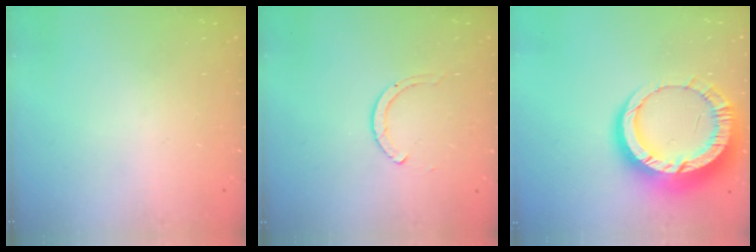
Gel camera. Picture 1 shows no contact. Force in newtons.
{"total": 2.0, "press": 1.9, "slide": 0.3}
{"total": 17.1, "press": 17.0, "slide": 1.9}